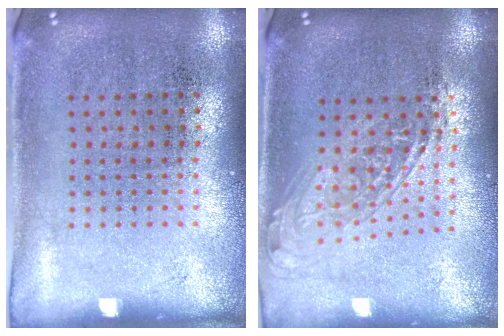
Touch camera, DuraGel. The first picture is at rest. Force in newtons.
{"total": 1.7, "press": 1.4, "slide": 1.0}